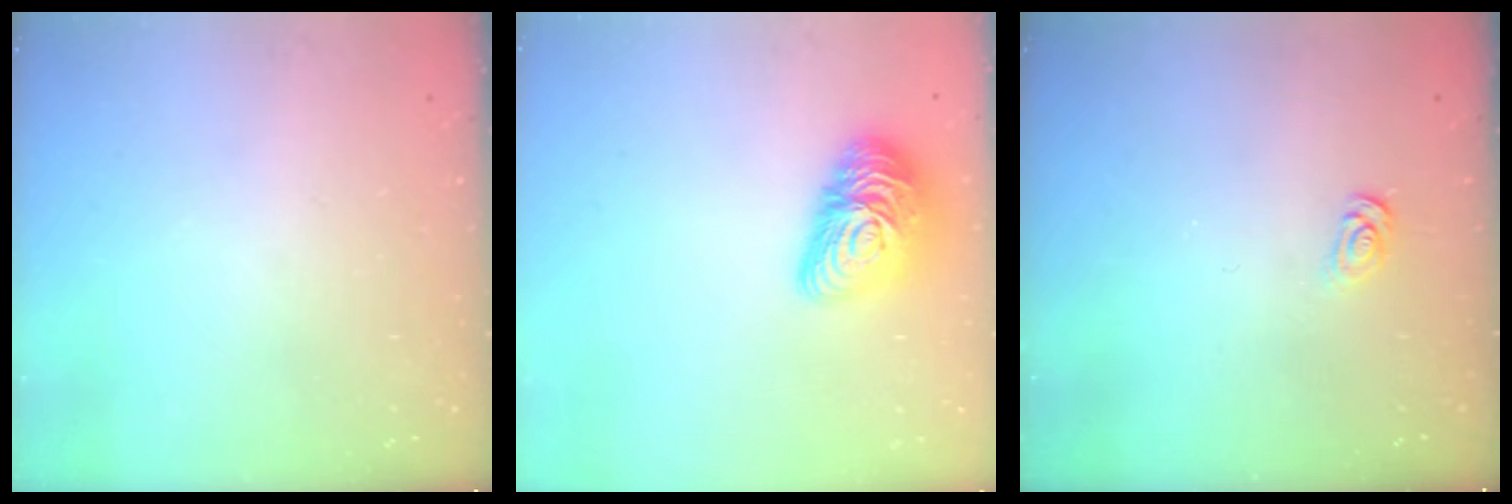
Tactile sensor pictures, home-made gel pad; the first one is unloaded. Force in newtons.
{"total": 14.2, "press": 14.2, "slide": 0.8}
{"total": 2.5, "press": 2.4, "slide": 0.3}